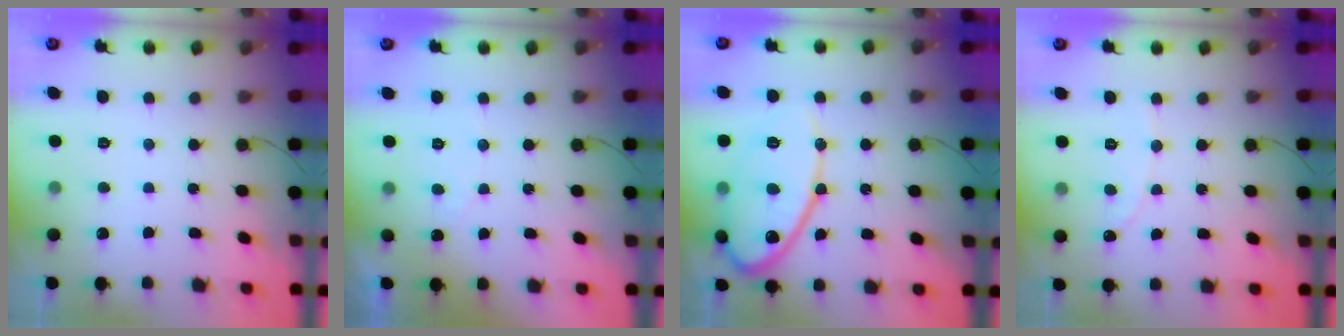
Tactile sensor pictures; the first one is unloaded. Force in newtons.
{"total": 2.2, "press": 2.2, "slide": 0.1}
{"total": 14.3, "press": 14.3, "slide": 1.1}
{"total": 1.9, "press": 1.9, "slide": 0.1}